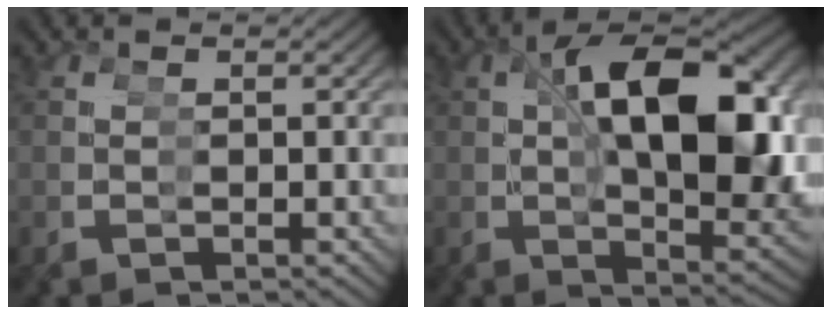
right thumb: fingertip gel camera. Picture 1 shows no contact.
{"total": 13.6, "force": [0.8, 5.5, 12.4], "torque": [-0.174, 0.008, 0.020]}